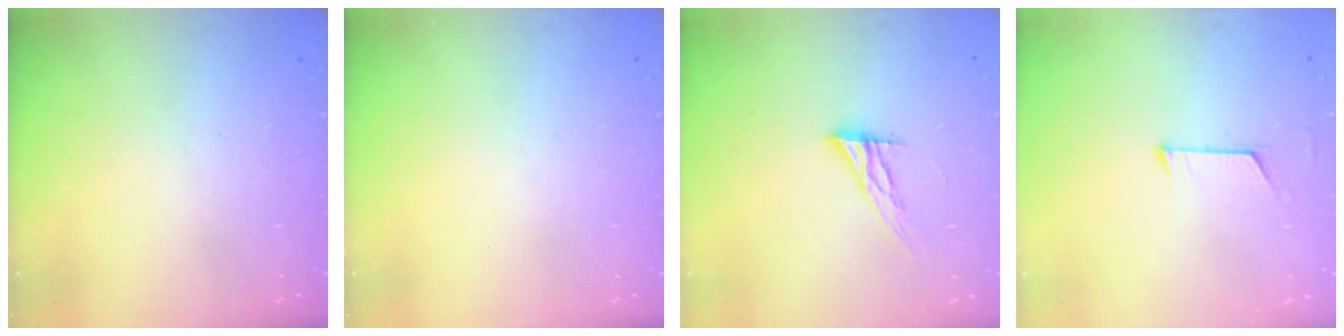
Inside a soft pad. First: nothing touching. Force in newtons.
{"total": 0.0}
{"total": 10.0, "press": 10.0, "slide": 0.9}
{"total": 4.7, "press": 4.7, "slide": 0.5}